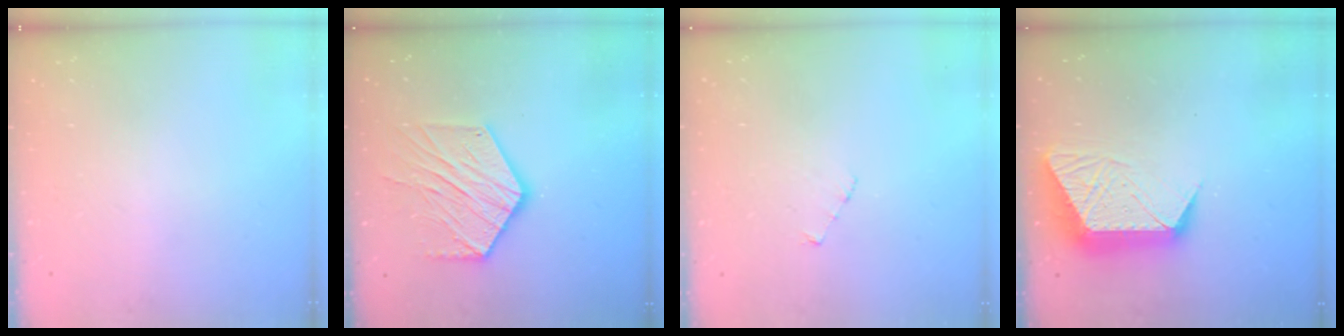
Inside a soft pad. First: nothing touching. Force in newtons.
{"total": 14.7, "press": 14.6, "slide": 1.2}
{"total": 3.0, "press": 3.0, "slide": 0.3}
{"total": 12.7, "press": 12.7, "slide": 0.9}